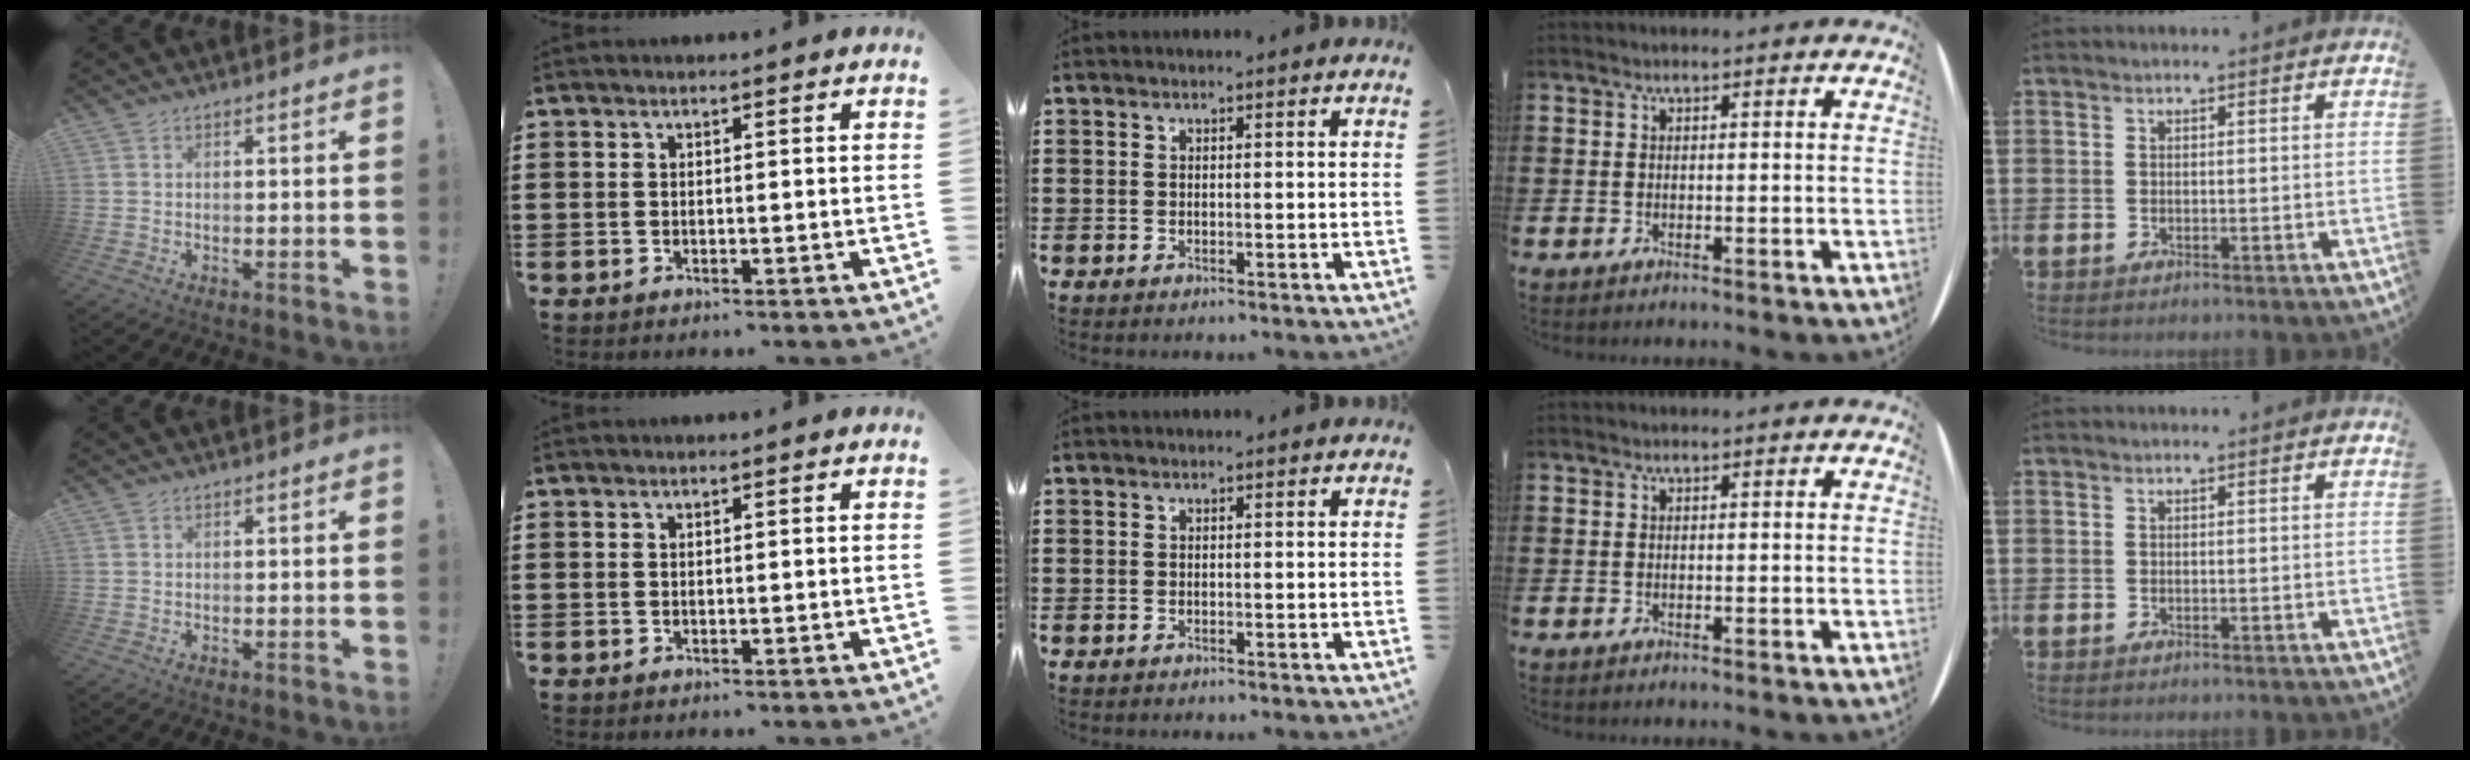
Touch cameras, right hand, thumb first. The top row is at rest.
{}